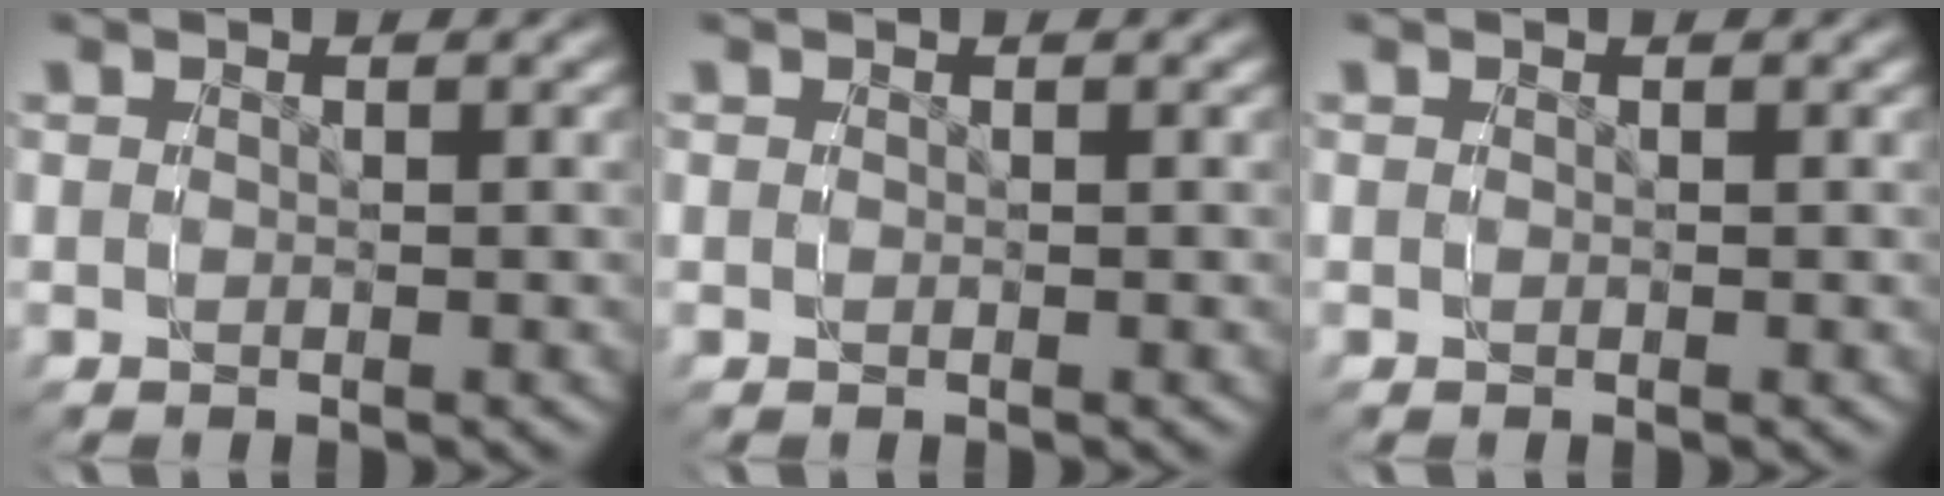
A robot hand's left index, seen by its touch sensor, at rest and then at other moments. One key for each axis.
{"total": 0.0}
{"total": 0.0}